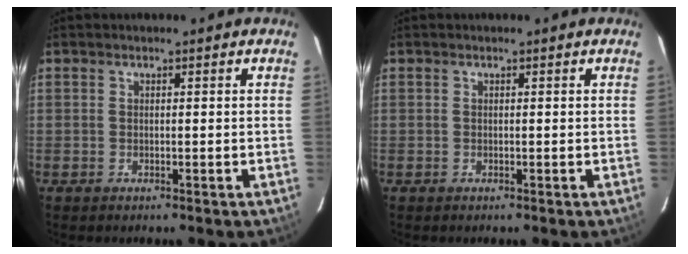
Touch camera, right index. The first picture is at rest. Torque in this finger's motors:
{"motor_torque": [0.00, 0.00, 0.02, 0.00]}